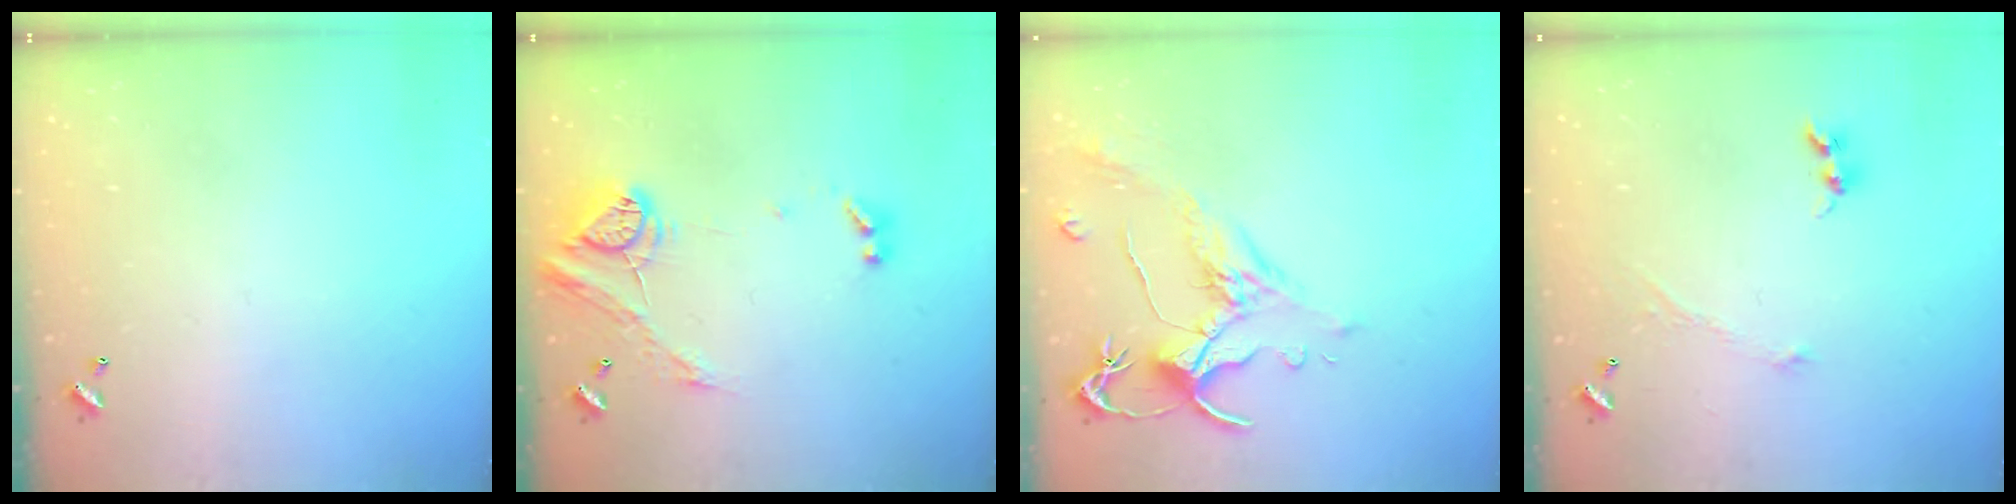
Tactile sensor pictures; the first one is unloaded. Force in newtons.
{"total": 17.3, "press": 17.3, "slide": 0.8}
{"total": 1.5, "press": 1.0, "slide": 1.1}
{"total": 1.2, "press": 1.2, "slide": 0.1}